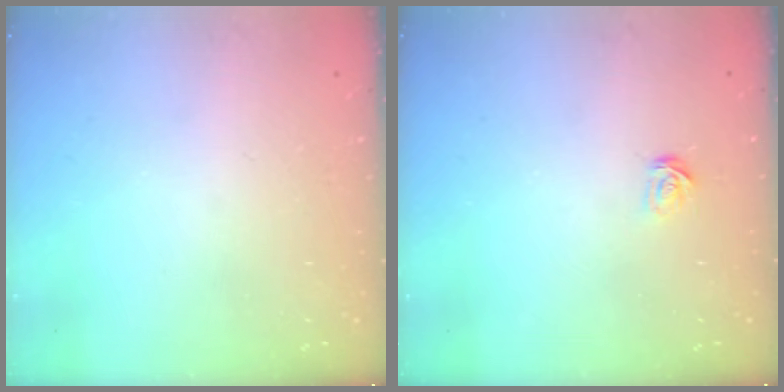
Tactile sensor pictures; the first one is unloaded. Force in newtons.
{"total": 2.4, "press": 2.4, "slide": 0.2}